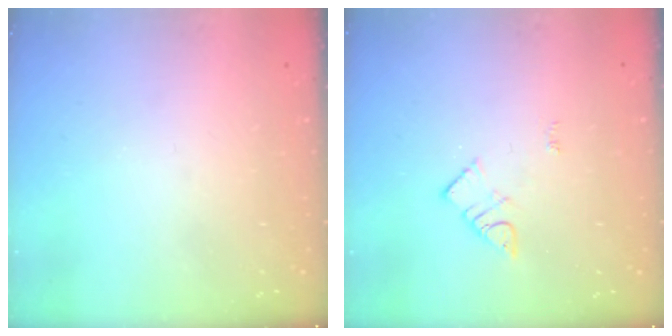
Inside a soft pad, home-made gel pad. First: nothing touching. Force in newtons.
{"total": 3.6, "press": 3.6, "slide": 0.4}